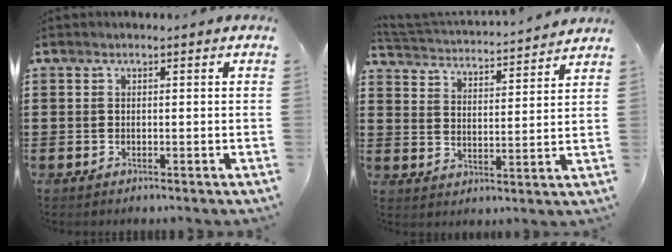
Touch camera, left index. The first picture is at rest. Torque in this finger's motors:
{"motor_torque": [0.02, 0.02, -0.04, 0.01]}